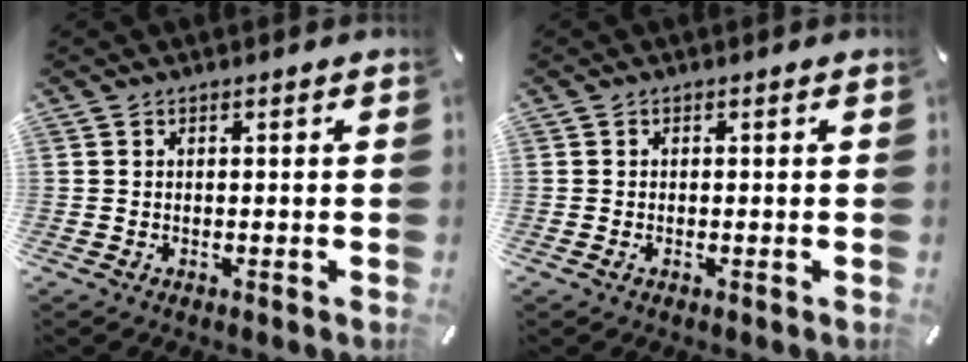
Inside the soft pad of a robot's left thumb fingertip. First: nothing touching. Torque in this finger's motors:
{"motor_torque": [-0.04, -0.15, 0.00, 0.04, 0.00]}